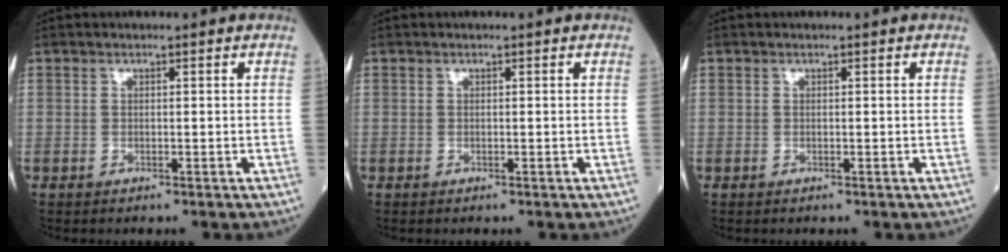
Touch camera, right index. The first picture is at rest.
{"total": 0.0}
{"total": 0.0}